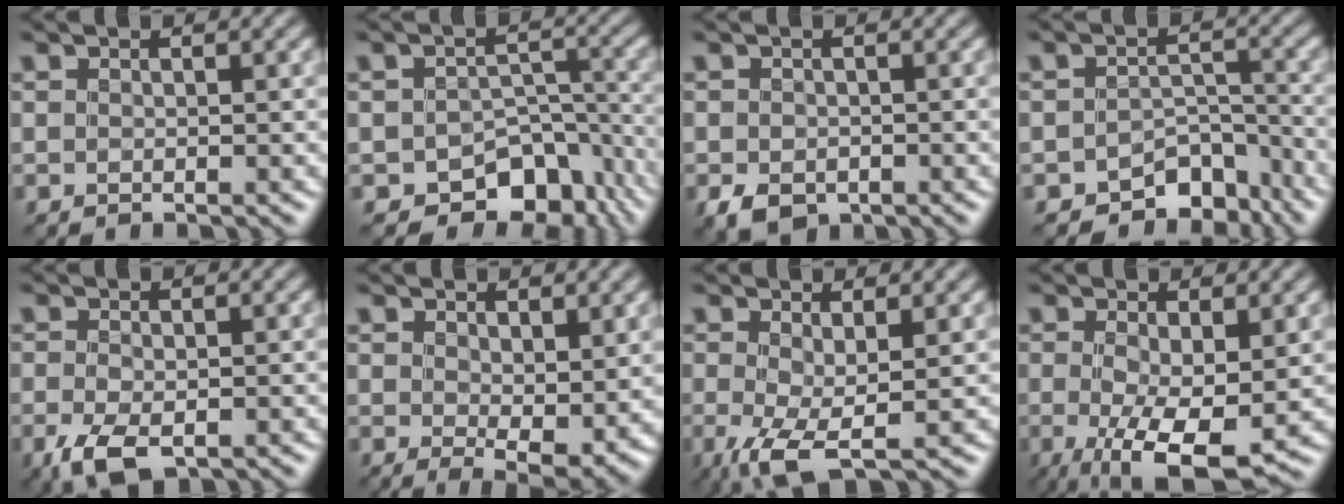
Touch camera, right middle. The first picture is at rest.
{"total": 7.3, "force": [-4.6, 4.4, 3.6], "torque": [-0.031, -0.018, -0.066]}
{"total": 2.7, "force": [-1.2, 2.0, 1.4], "torque": [-0.031, -0.012, -0.022]}
{"total": 5.1, "force": [-4.0, 2.6, 1.9], "torque": [-0.011, -0.007, -0.062]}
{"total": 3.8, "force": [-1.7, 1.9, 2.8], "torque": [-0.069, -0.011, -0.030]}
{"total": 4.6, "force": [1.0, 2.0, 4.1], "torque": [-0.069, -0.014, 0.023]}
{"total": 4.3, "force": [-0.8, 1.2, 4.1], "torque": [-0.088, -0.011, -0.016]}
{"total": 7.6, "force": [-1.5, 2.5, 7.0], "torque": [-0.125, -0.020, -0.023]}